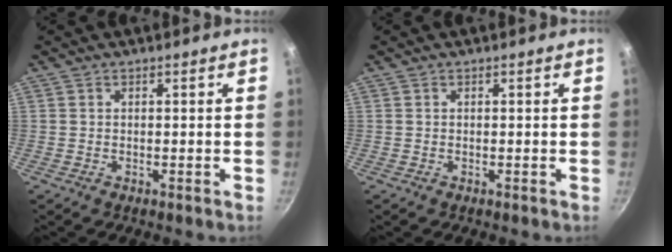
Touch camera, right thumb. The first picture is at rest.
{"total": 0.0}